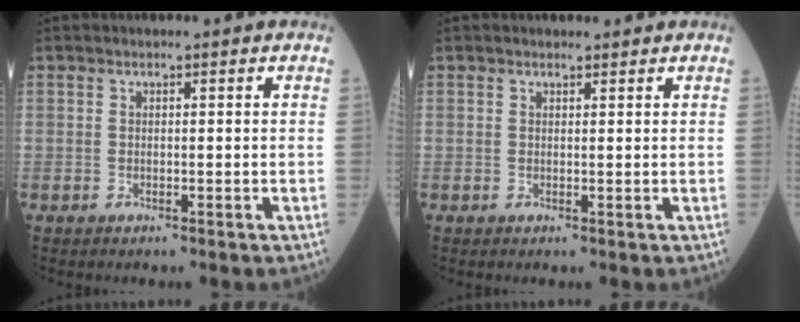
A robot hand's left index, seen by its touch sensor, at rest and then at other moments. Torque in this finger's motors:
{"motor_torque": [0.01, -0.24, -0.18, 0.00]}